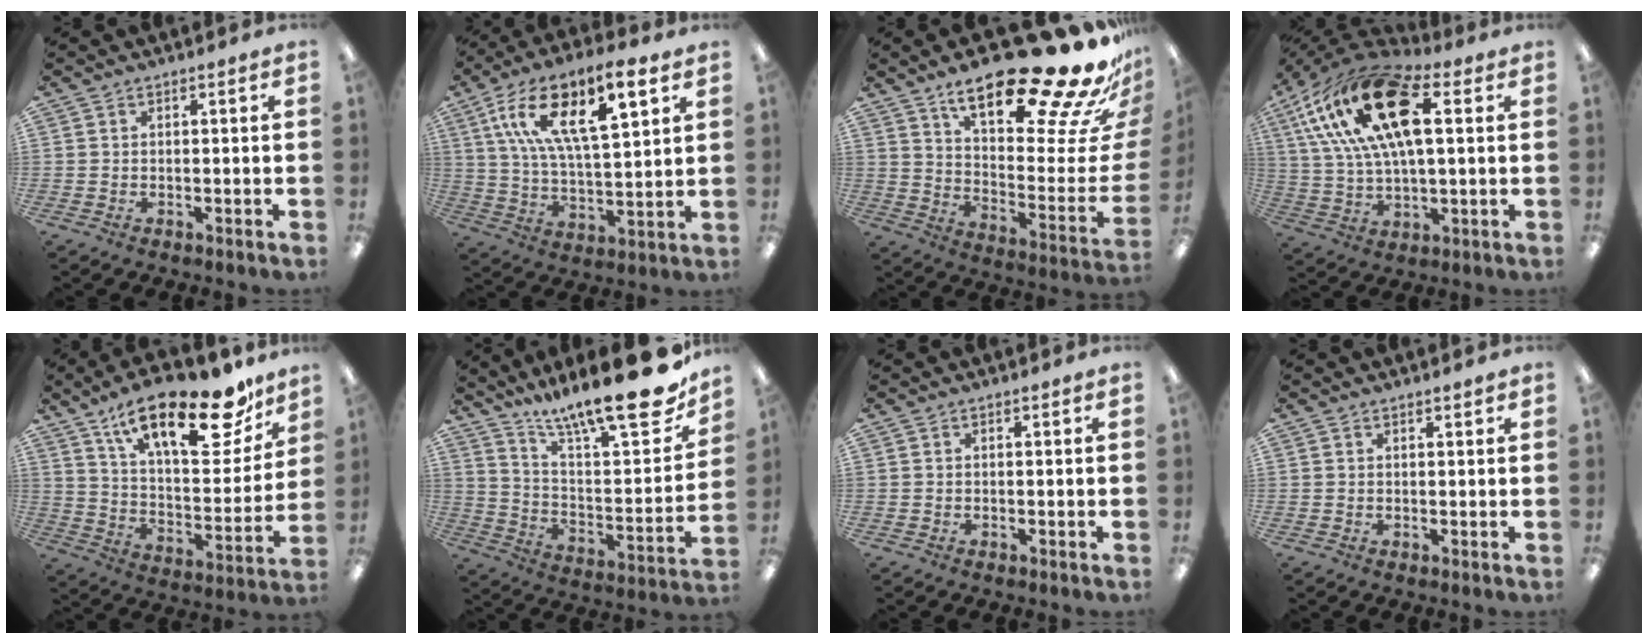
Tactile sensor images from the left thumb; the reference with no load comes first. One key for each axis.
{"total": 17.8, "fx": 9.3, "fy": 6.6, "fz": 13.7, "tx": -0.244, "ty": -0.024, "tz": 0.158}
{"total": 28.9, "fx": 20.4, "fy": 7.8, "fz": 18.9, "tx": -0.259, "ty": -0.148, "tz": 0.327}
{"total": 23.8, "fx": 9.3, "fy": 11.2, "fz": 18.9, "tx": -0.364, "ty": -0.009, "tz": 0.154}
{"total": 26.3, "fx": 17.3, "fy": 10.2, "fz": 17.0, "tx": -0.245, "ty": -0.103, "tz": 0.286}
{"total": 22.8, "fx": 17.2, "fy": 4.6, "fz": 14.3, "tx": -0.210, "ty": -0.126, "tz": 0.278}
{"total": 0.0}
{"total": 0.9, "fx": 0.8, "fy": 0.0, "fz": 0.4, "tx": -0.001, "ty": -0.004, "tz": 0.012}